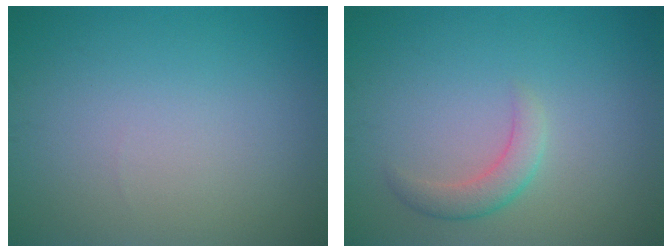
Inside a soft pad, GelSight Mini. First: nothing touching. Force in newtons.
{"total": 2.2, "press": 2.1, "slide": 0.1}